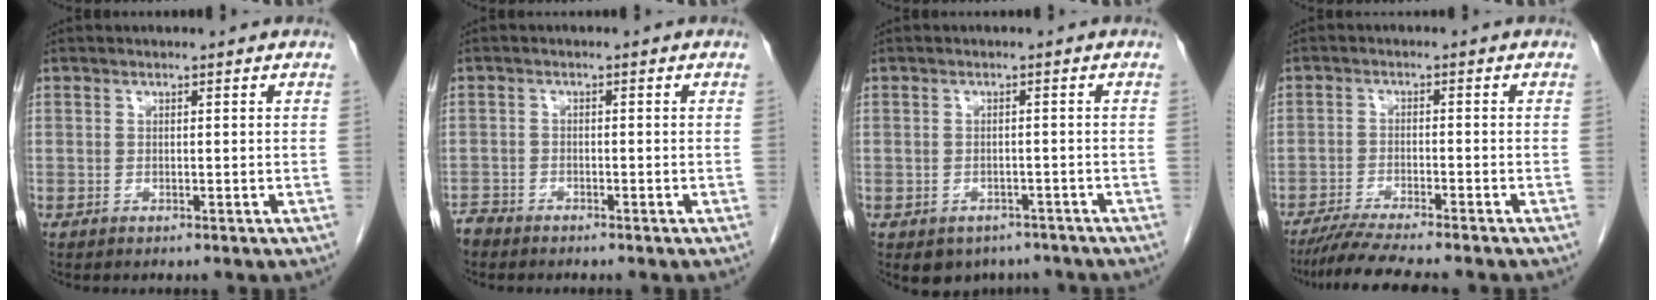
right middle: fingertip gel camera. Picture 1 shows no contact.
{"total": 1.9, "force": [-1.8, 0.6, -0.1], "torque": [0.000, -0.002, -0.035]}
{"total": 5.0, "force": [-3.8, 3.1, 0.7], "torque": [0.002, 0.009, -0.047]}
{"total": 8.1, "force": [-7.0, -0.3, 4.1], "torque": [-0.065, -0.023, -0.116]}